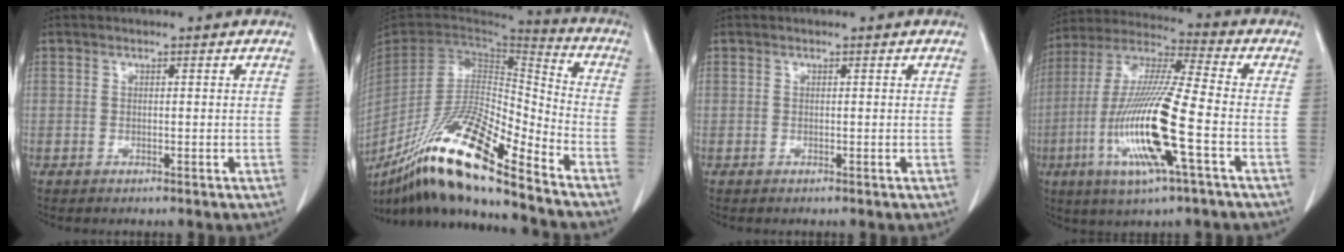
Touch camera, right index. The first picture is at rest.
{"total": 21.3, "force": [-15.5, 1.7, 14.5], "torque": [-0.287, -0.033, -0.290]}
{"total": 0.0}
{"total": 17.0, "force": [-5.1, 0.7, 16.2], "torque": [-0.339, -0.017, -0.100]}